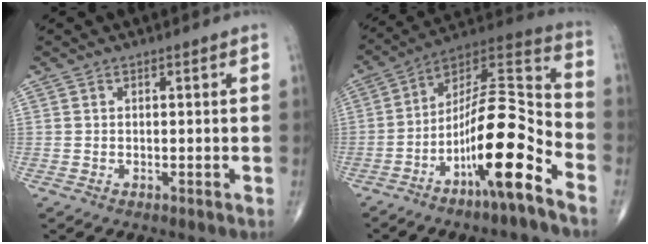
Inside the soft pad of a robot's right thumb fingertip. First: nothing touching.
{"total": 18.5, "force": [-9.0, 4.0, 15.7], "torque": [-0.274, 0.082, -0.153]}